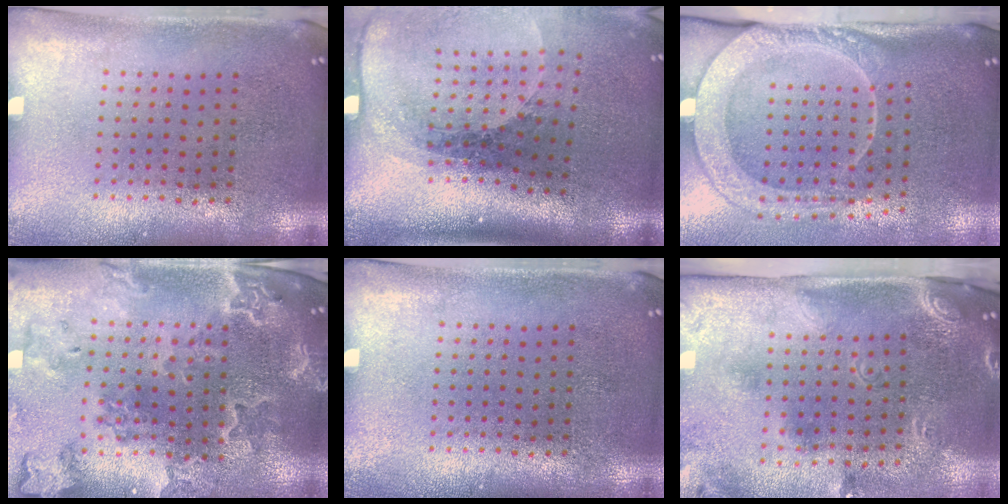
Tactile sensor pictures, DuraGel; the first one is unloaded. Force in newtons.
{"total": 2.1, "press": 1.6, "slide": 1.3}
{"total": 2.7, "press": 2.1, "slide": 1.6}
{"total": 2.3, "press": 2.2, "slide": 0.5}
{"total": 0.0}
{"total": 2.8, "press": 1.9, "slide": 2.0}